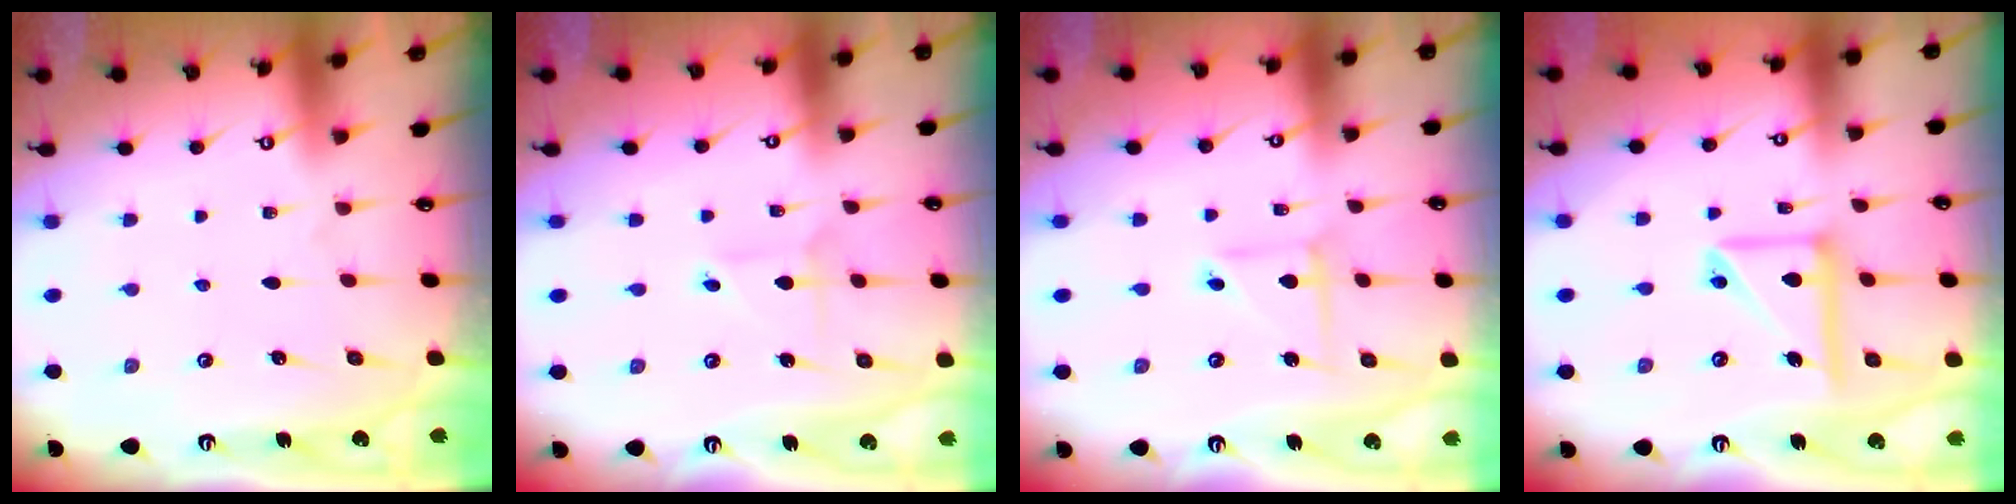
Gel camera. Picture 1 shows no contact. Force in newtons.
{"total": 2.5, "press": 2.4, "slide": 0.2}
{"total": 4.1, "press": 4.1, "slide": 0.4}
{"total": 14.1, "press": 13.9, "slide": 2.3}